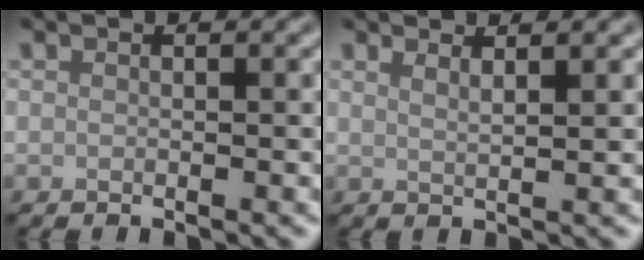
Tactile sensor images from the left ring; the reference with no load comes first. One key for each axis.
{"total": 1.8, "fx": 1.3, "fy": 0.5, "fz": 1.0, "tx": -0.005, "ty": 0.004, "tz": 0.009}